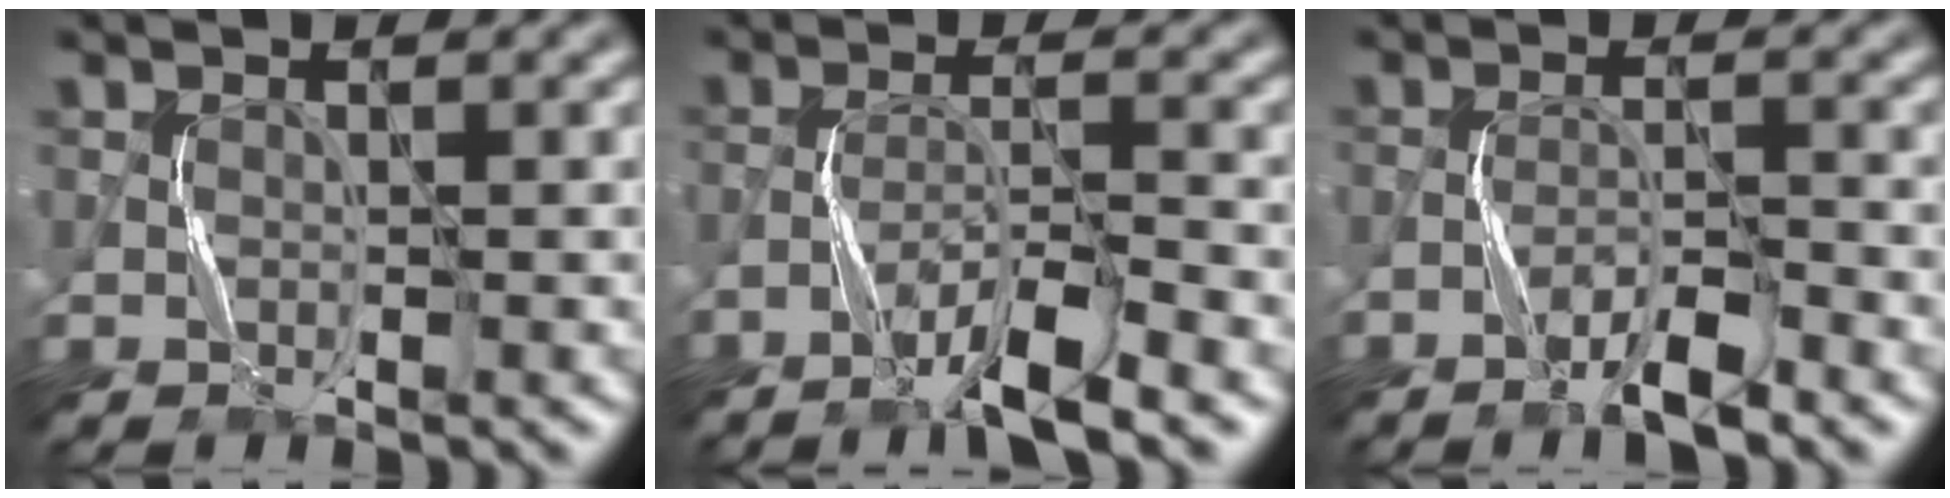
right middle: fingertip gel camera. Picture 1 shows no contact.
{"total": 5.0, "force": [-3.6, 0.4, 3.4], "torque": [-0.063, 0.005, -0.071]}
{"total": 3.3, "force": [-2.5, 0.3, 2.2], "torque": [-0.041, 0.007, -0.050]}